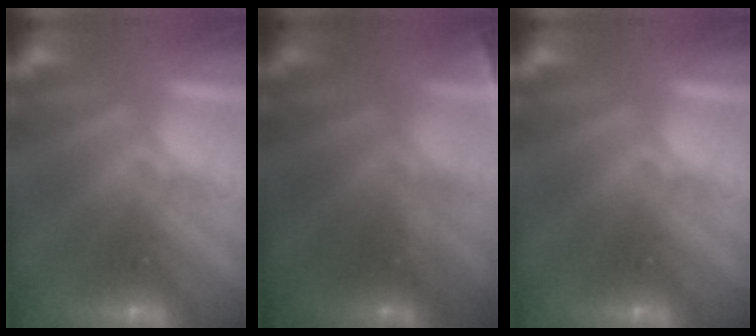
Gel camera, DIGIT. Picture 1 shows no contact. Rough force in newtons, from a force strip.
{"total": 3.4}
{"total": 0.0}